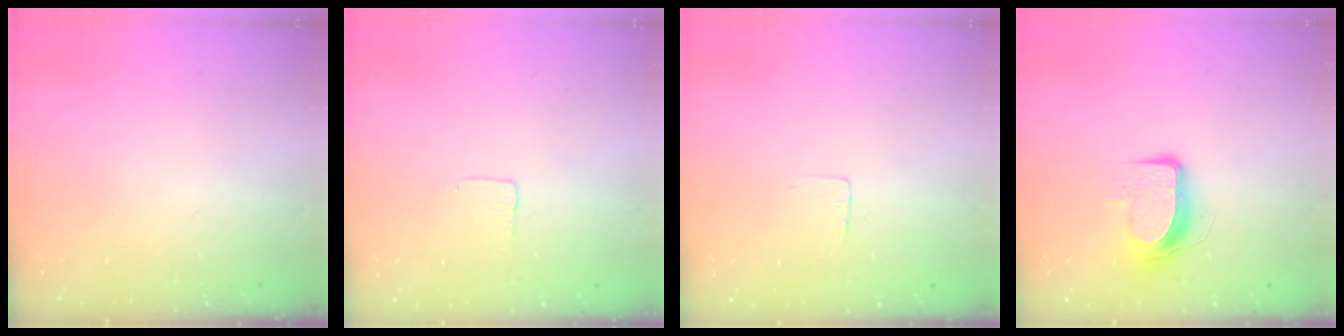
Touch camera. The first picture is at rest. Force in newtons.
{"total": 2.7, "press": 2.7, "slide": 0.1}
{"total": 3.0, "press": 3.0, "slide": 0.1}
{"total": 10.0, "press": 10.0, "slide": 1.0}